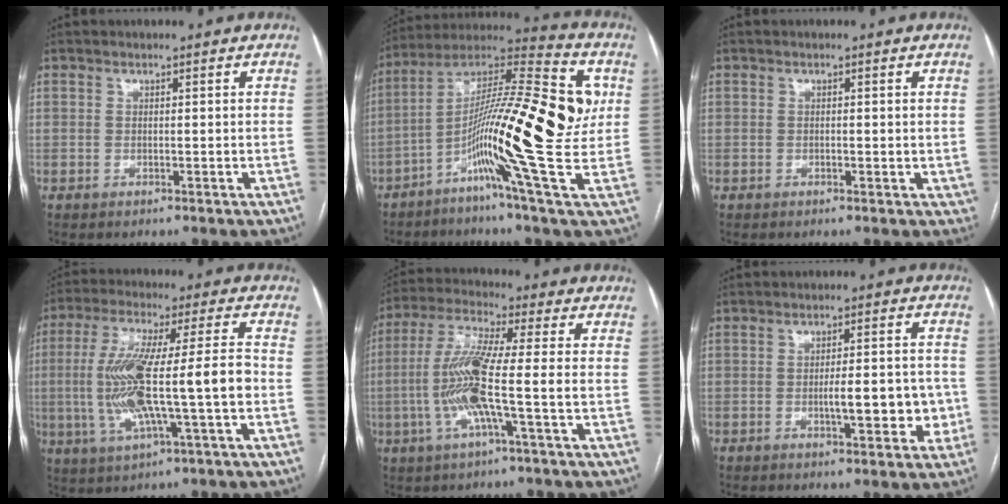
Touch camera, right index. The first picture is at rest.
{"total": 23.7, "force": [-0.9, 2.2, 23.6], "torque": [-0.382, 0.018, -0.032]}
{"total": 1.2, "force": [0.1, 0.7, 1.0], "torque": [-0.011, 0.001, -0.002]}
{"total": 15.3, "force": [-2.1, 1.3, 15.1], "torque": [-0.293, 0.012, -0.035]}
{"total": 11.2, "force": [-2.1, -0.1, 11.0], "torque": [-0.230, 0.004, -0.049]}
{"total": 7.3, "force": [-1.7, 2.1, 6.8], "torque": [-0.096, 0.011, -0.020]}